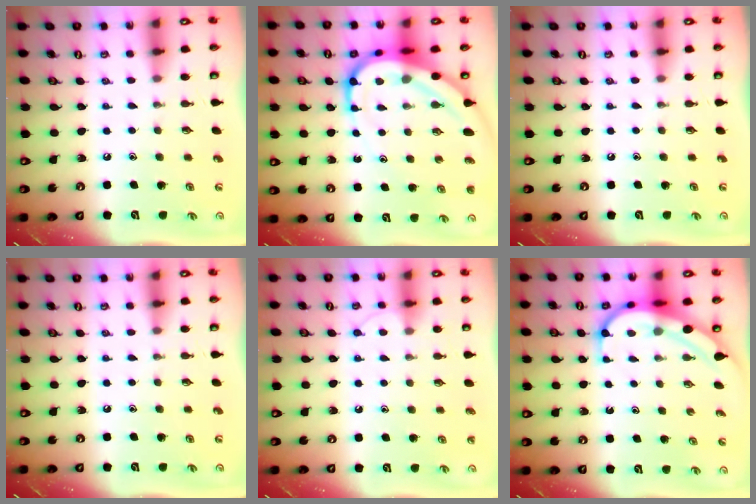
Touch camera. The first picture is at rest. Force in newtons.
{"total": 14.4, "press": 14.3, "slide": 1.5}
{"total": 0.0}
{"total": 0.0}
{"total": 5.7, "press": 5.6, "slide": 0.6}
{"total": 7.0, "press": 6.9, "slide": 0.8}